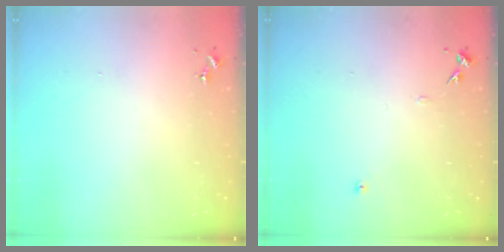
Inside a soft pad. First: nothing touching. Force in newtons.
{"total": 6.5, "press": 6.5, "slide": 0.7}